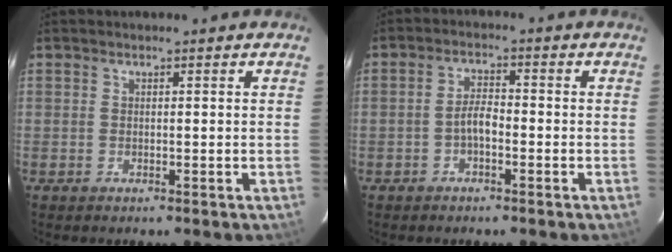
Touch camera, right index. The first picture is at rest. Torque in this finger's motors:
{"motor_torque": [0.62, -0.29, 0.41, 0.09]}